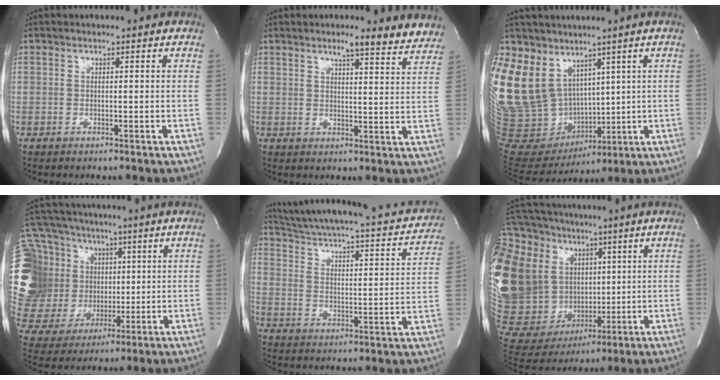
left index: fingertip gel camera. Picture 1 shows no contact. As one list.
[{"total": 8.8, "force": [7.8, 1.5, 3.8], "torque": [-0.037, -0.005, 0.083]}, {"total": 24.9, "force": [11.8, 18.7, 11.5], "torque": [-0.332, 0.054, 0.253]}, {"total": 28.2, "force": [5.9, 23.2, 14.8], "torque": [-0.419, 0.093, 0.128]}, {"total": 23.2, "force": [20.3, 4.6, 10.2], "torque": [-0.155, -0.017, 0.263]}, {"total": 34.0, "force": [8.8, 24.5, 21.8], "torque": [-0.570, 0.093, 0.182]}]